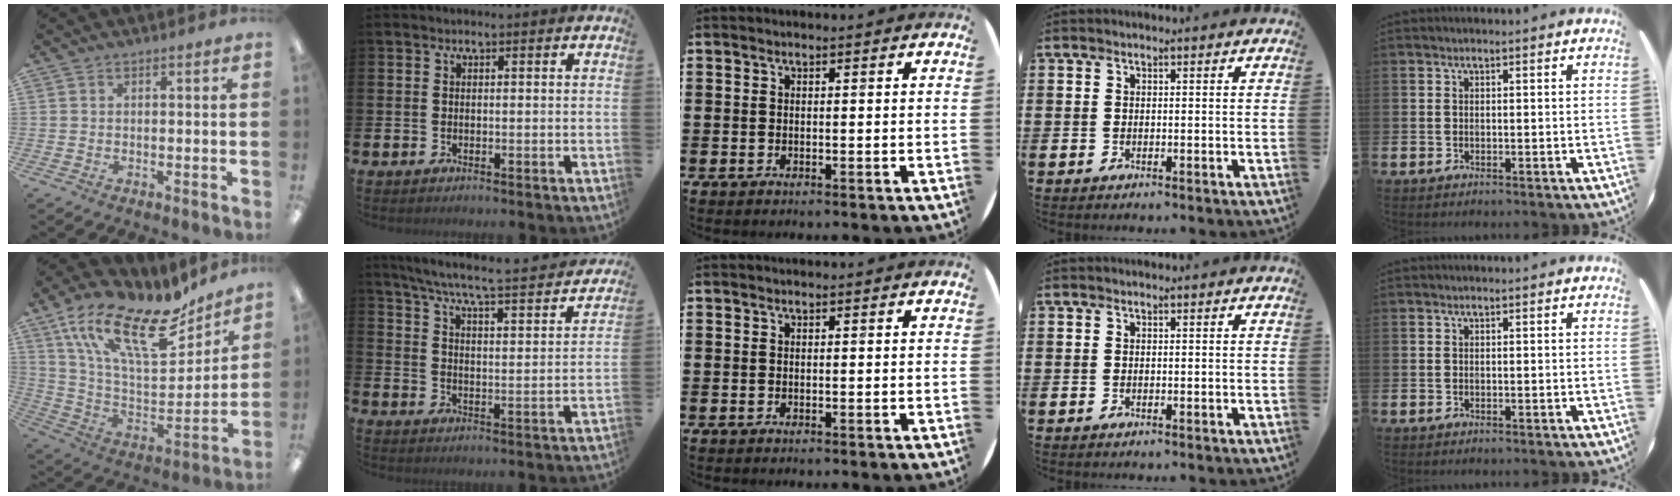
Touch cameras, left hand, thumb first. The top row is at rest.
{"thumb": {"total": 22.2, "force": [13.7, 8.7, 15.1], "torque": [-0.263, -0.082, 0.238]}, "index": {"total": 6.3, "force": [5.6, 0.3, 2.8], "torque": [-0.080, -0.047, 0.088]}}